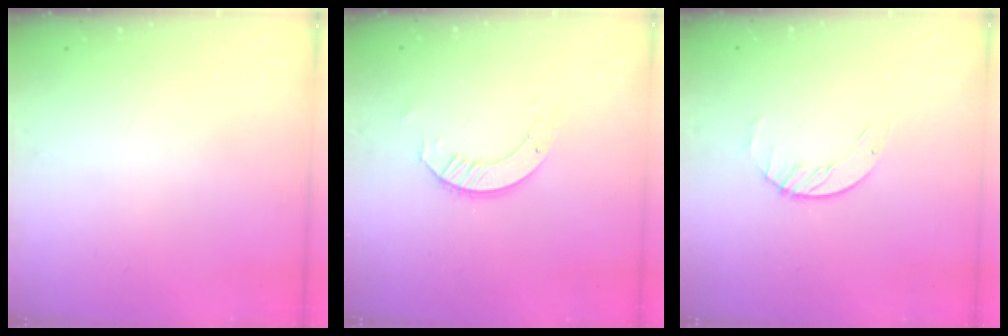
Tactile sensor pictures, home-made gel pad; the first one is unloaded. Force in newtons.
{"total": 5.7, "press": 5.7, "slide": 0.3}
{"total": 1.7, "press": 1.7, "slide": 0.2}